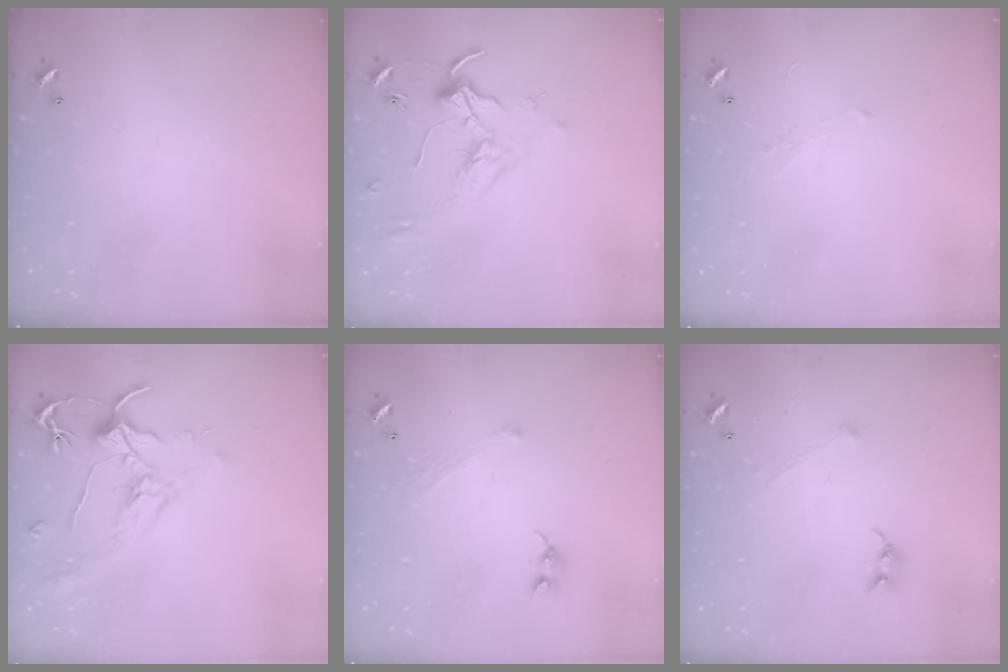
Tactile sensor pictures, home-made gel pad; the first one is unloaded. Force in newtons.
{"total": 1.8, "press": 1.6, "slide": 0.7}
{"total": 1.3, "press": 1.1, "slide": 0.7}
{"total": 1.8, "press": 1.7, "slide": 0.6}
{"total": 1.3, "press": 1.2, "slide": 0.5}
{"total": 0.6, "press": 0.6, "slide": 0.3}